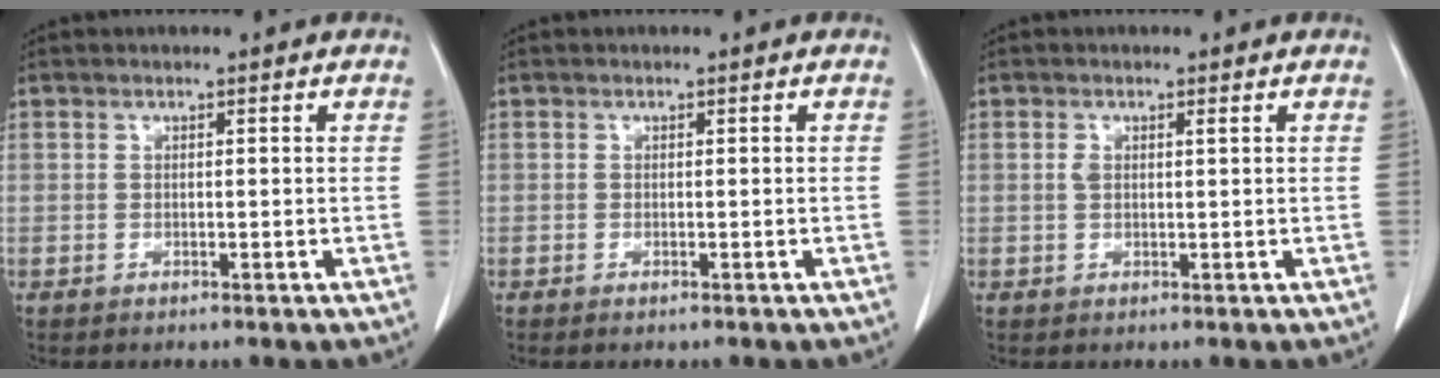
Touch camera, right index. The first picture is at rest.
{"total": 0.6, "force": [-0.4, 0.1, 0.5], "torque": [-0.010, -0.002, -0.004]}
{"total": 1.4, "force": [0.5, 0.5, 1.3], "torque": [-0.032, 0.008, 0.011]}